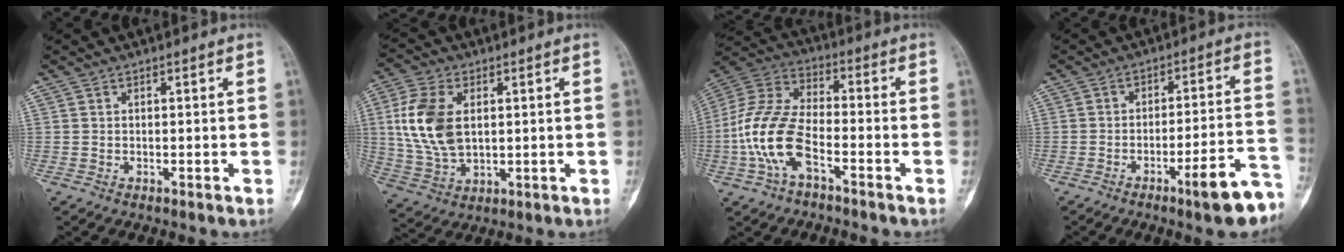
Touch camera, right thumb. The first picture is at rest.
{"total": 12.8, "force": [2.2, 7.9, 9.9], "torque": [-0.202, -0.003, 0.048]}
{"total": 14.1, "force": [-4.9, 7.1, 11.2], "torque": [-0.241, 0.039, -0.098]}
{"total": 10.9, "force": [-6.5, 1.9, 8.6], "torque": [-0.107, 0.048, -0.087]}